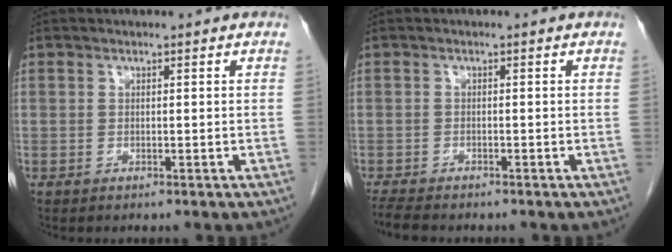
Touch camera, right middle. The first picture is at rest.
{"total": 4.2, "force": [-3.7, 0.8, 1.8], "torque": [-0.035, -0.013, -0.062]}